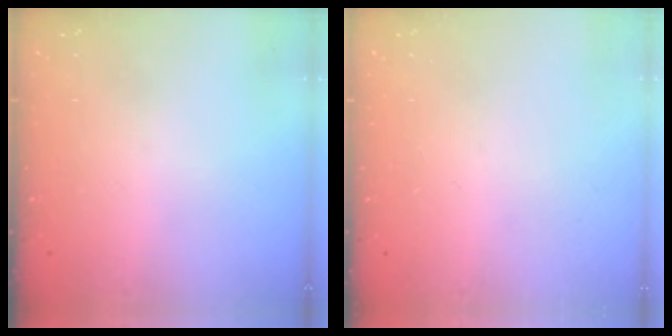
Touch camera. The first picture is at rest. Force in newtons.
{"total": 0.0}